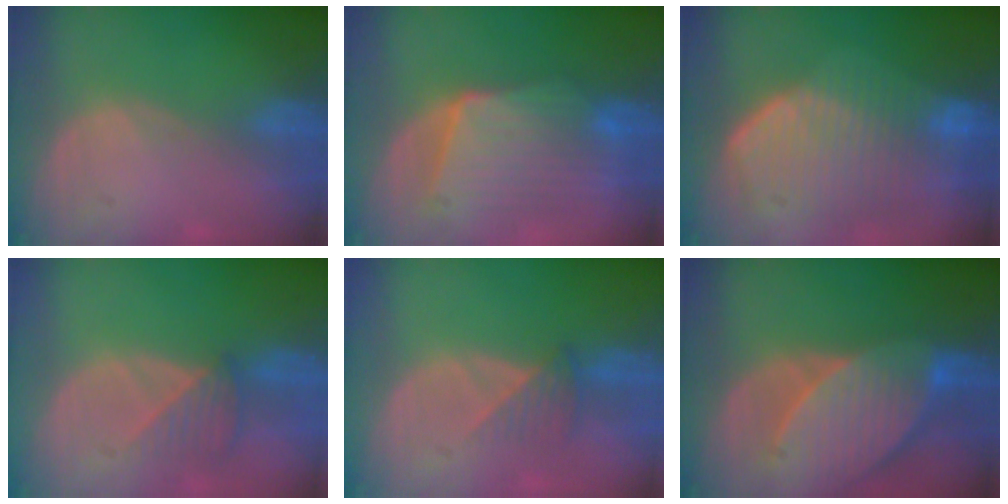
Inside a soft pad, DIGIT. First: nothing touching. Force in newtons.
{"total": 9.3, "press": 8.7, "slide": 3.1}
{"total": 10.8, "press": 9.4, "slide": 5.3}
{"total": 3.6, "press": 3.5, "slide": 1.0}
{"total": 3.1, "press": 2.9, "slide": 1.3}
{"total": 10.1, "press": 8.9, "slide": 4.8}